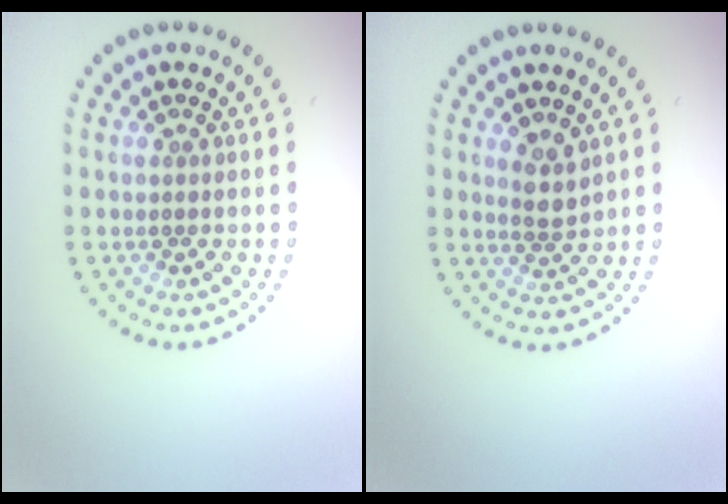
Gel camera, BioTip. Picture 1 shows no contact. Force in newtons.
{"total": 2.0, "press": 1.6, "slide": 1.1}